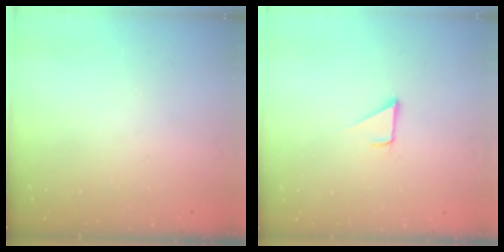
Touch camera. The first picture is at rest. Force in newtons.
{"total": 1.9, "press": 1.9, "slide": 0.1}